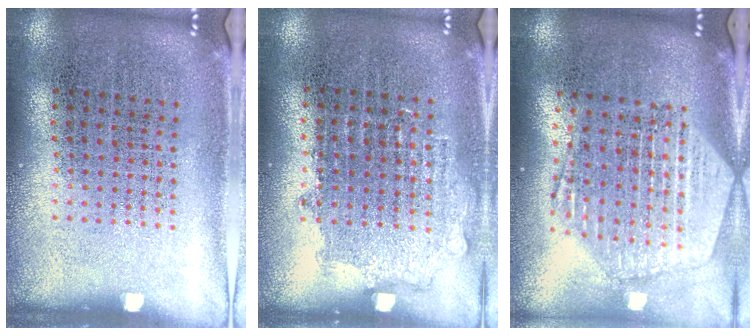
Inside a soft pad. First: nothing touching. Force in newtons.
{"total": 0.8, "press": 0.7, "slide": 0.4}
{"total": 2.6, "press": 2.2, "slide": 1.3}